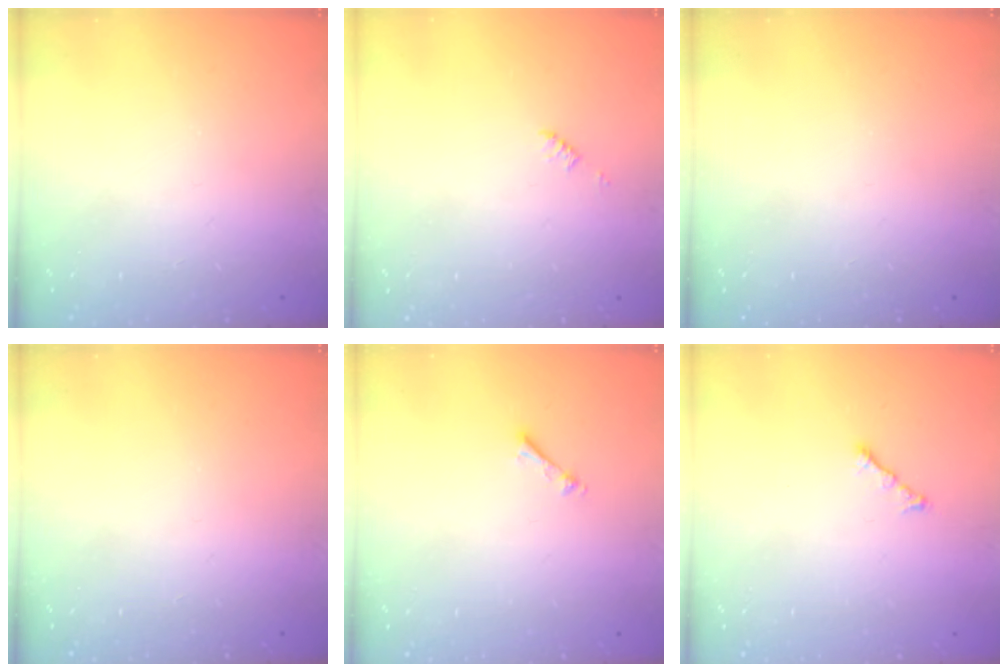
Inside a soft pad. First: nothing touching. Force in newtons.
{"total": 1.2, "press": 1.2, "slide": 0.2}
{"total": 0.0}
{"total": 0.0}
{"total": 1.0, "press": 1.0, "slide": 0.2}
{"total": 2.3, "press": 2.2, "slide": 0.7}